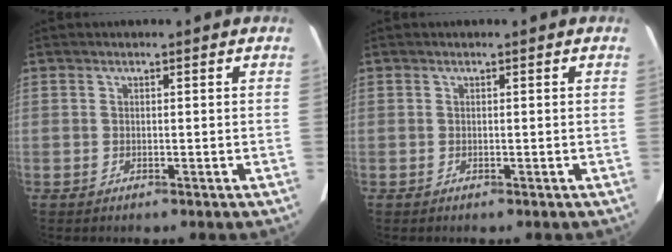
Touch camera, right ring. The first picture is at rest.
{"total": 0.0}